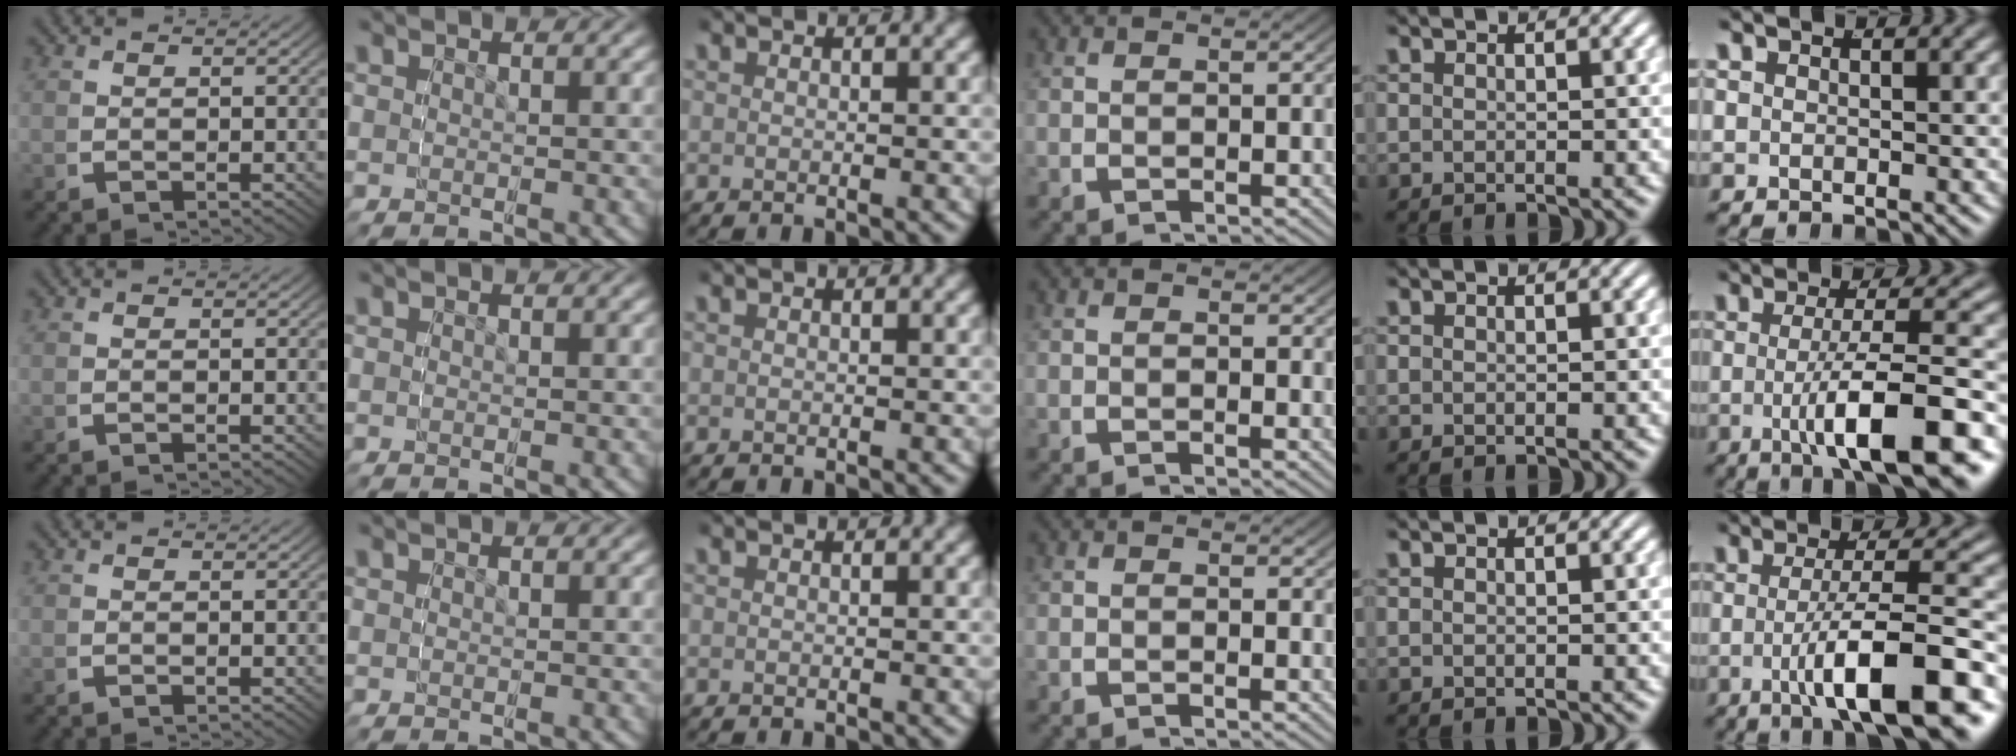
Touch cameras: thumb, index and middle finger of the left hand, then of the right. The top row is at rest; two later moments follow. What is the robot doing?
{"motion": "grasp_and_lifting", "object": "bottle"}